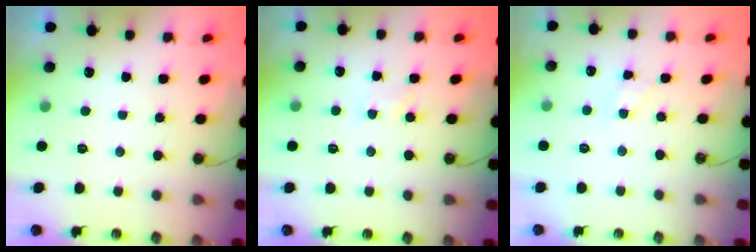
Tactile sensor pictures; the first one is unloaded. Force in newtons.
{"total": 4.2, "press": 4.1, "slide": 0.5}
{"total": 1.9, "press": 1.9, "slide": 0.2}